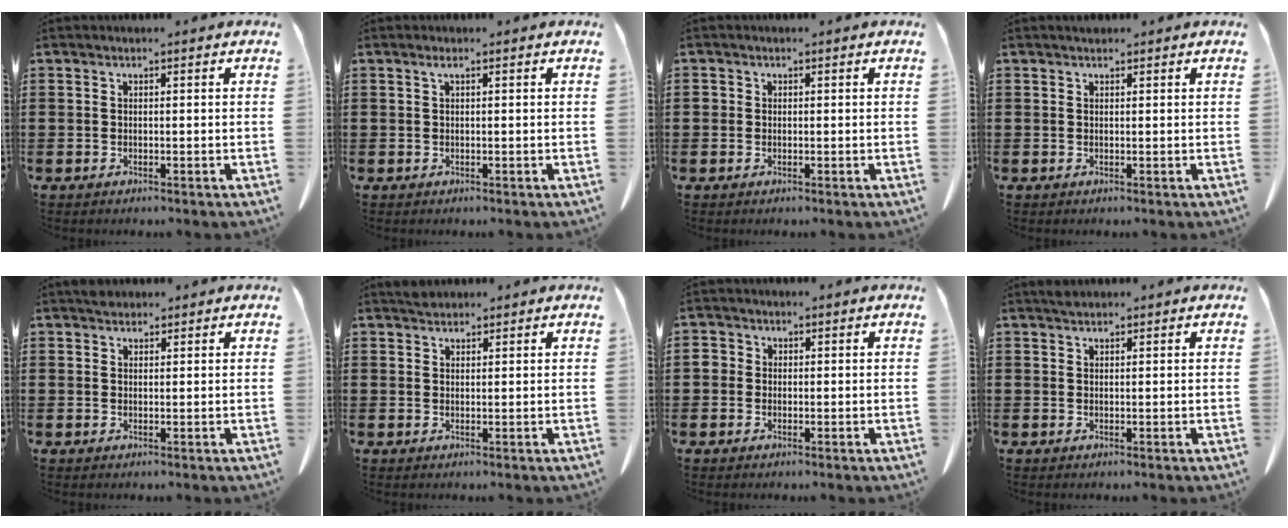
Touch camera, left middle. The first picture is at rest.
{"total": 0.7, "force": [0.2, 0.1, 0.7], "torque": [-0.013, 0.000, 0.004]}
{"total": 1.0, "force": [0.1, 0.9, 0.3], "torque": [-0.009, 0.006, 0.001]}
{"total": 0.6, "force": [0.5, 0.3, 0.1], "torque": [-0.003, 0.003, 0.009]}
{"total": 1.4, "force": [1.2, 0.8, 0.2], "torque": [-0.008, 0.003, 0.023]}
{"total": 1.6, "force": [1.4, 0.7, 0.3], "torque": [-0.003, -0.001, 0.027]}
{"total": 1.5, "force": [0.1, 1.4, 0.5], "torque": [-0.006, 0.003, -0.001]}
{"total": 0.9, "force": [0.8, 0.4, 0.3], "torque": [-0.008, 0.002, 0.015]}